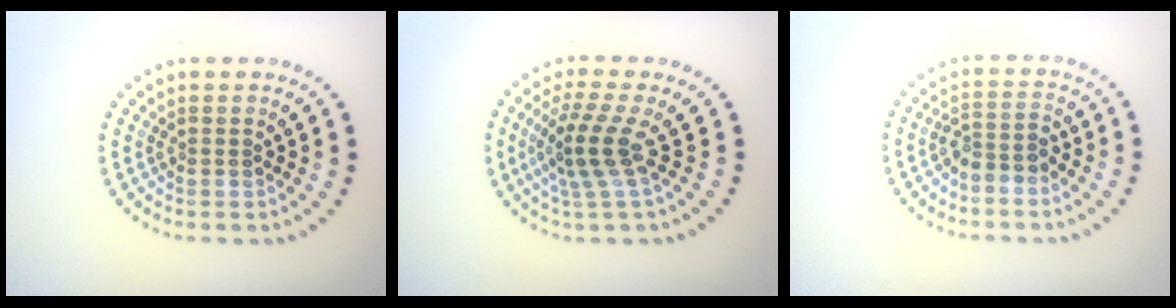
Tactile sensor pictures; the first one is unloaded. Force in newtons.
{"total": 3.6, "press": 2.7, "slide": 2.5}
{"total": 2.3, "press": 1.9, "slide": 1.4}